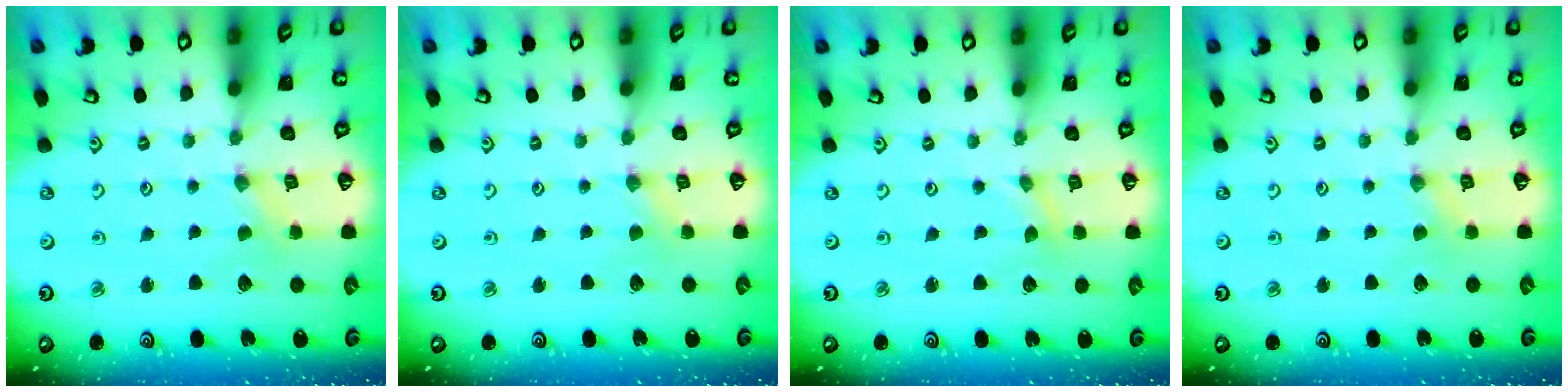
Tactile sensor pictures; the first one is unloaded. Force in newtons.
{"total": 1.4, "press": 1.4, "slide": 0.3}
{"total": 0.0}
{"total": 1.1, "press": 1.1, "slide": 0.3}